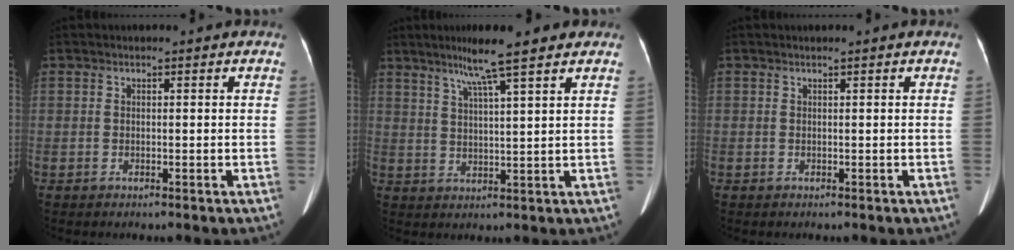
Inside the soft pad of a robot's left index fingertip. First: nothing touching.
{"total": 8.0, "force": [5.7, -0.5, 5.7], "torque": [-0.097, 0.013, 0.095]}
{"total": 0.0}